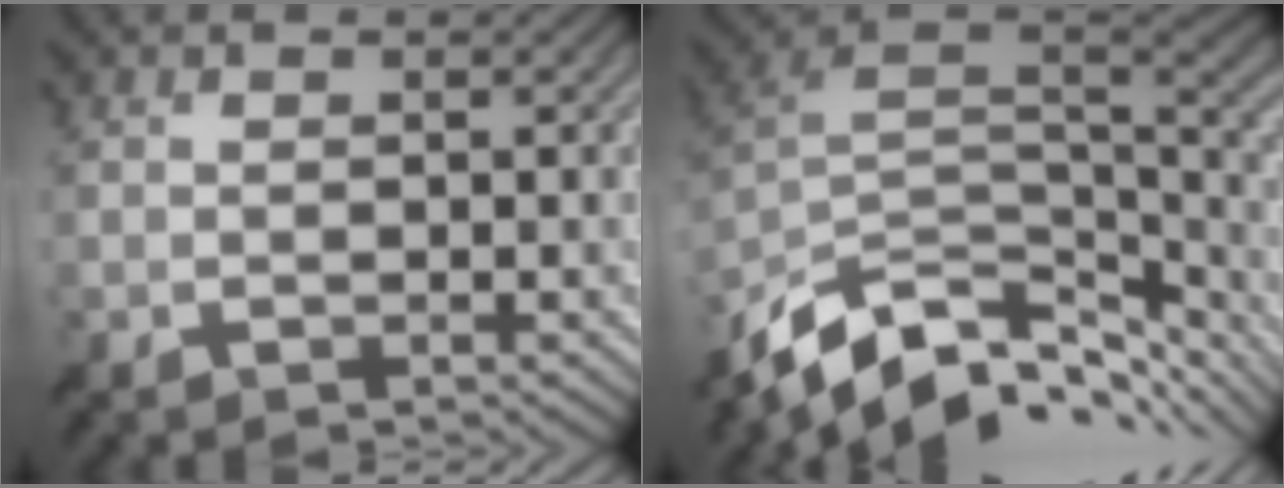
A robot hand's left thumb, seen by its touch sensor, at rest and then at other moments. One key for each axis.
{"total": 13.2, "fx": -8.3, "fy": 6.4, "fz": 8.1, "tx": -0.206, "ty": -0.015, "tz": -0.136}